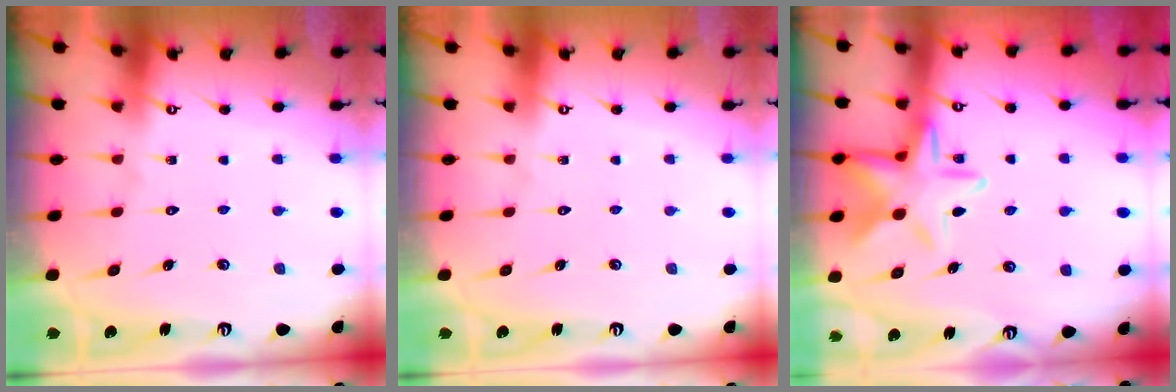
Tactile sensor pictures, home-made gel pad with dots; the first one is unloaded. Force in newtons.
{"total": 0.0}
{"total": 12.8, "press": 12.7, "slide": 1.1}